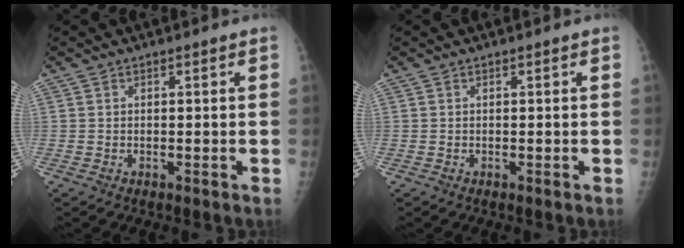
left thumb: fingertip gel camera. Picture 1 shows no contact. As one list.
[{"total": 0.0}]